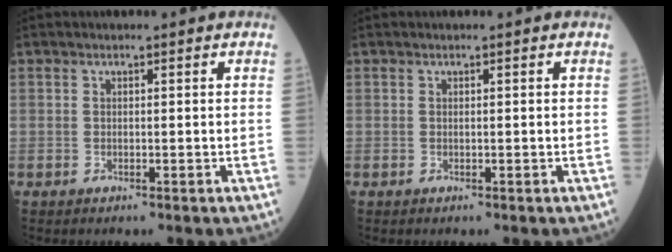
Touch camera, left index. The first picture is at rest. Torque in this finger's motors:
{"motor_torque": [0.00, 0.00, 0.00, 0.00]}